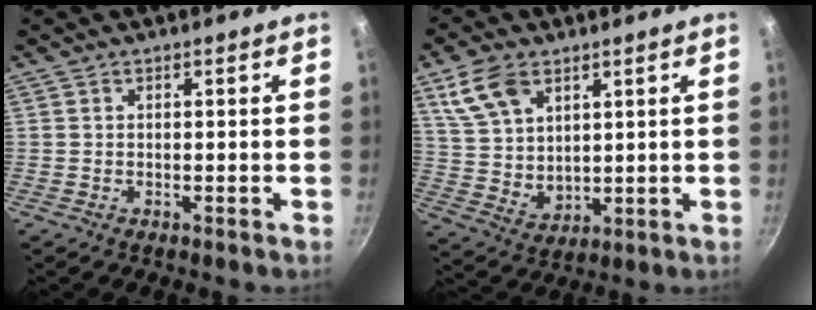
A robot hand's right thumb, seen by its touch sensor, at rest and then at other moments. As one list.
[{"total": 11.0, "force": [5.6, 6.9, 6.6], "torque": [-0.108, -0.023, 0.122]}]